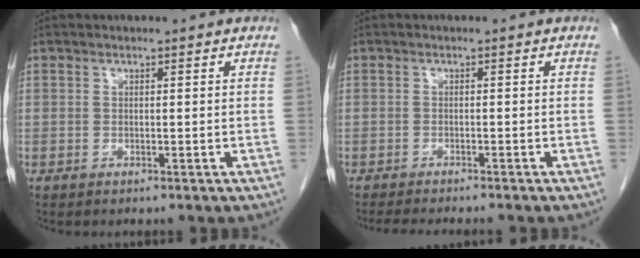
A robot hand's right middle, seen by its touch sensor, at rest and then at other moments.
{"total": 6.7, "force": [-5.9, 0.6, 3.1], "torque": [-0.034, -0.012, -0.085]}